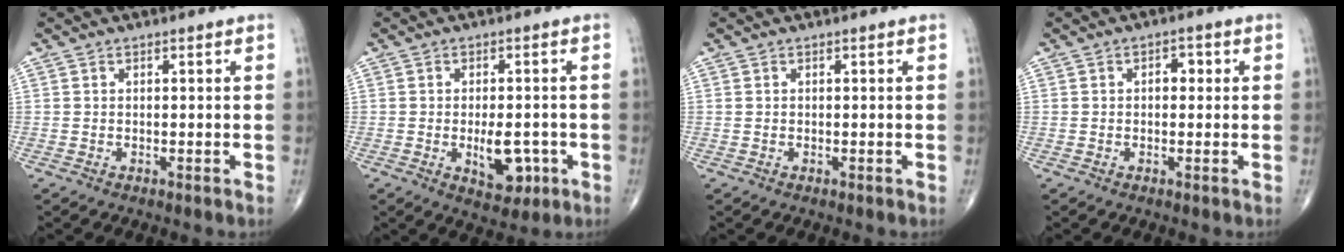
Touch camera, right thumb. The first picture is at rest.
{"total": 7.1, "force": [-1.8, 3.7, 5.8], "torque": [-0.066, 0.001, -0.017]}
{"total": 0.0}
{"total": 2.4, "force": [0.3, 1.6, 1.8], "torque": [-0.012, 0.007, -0.002]}